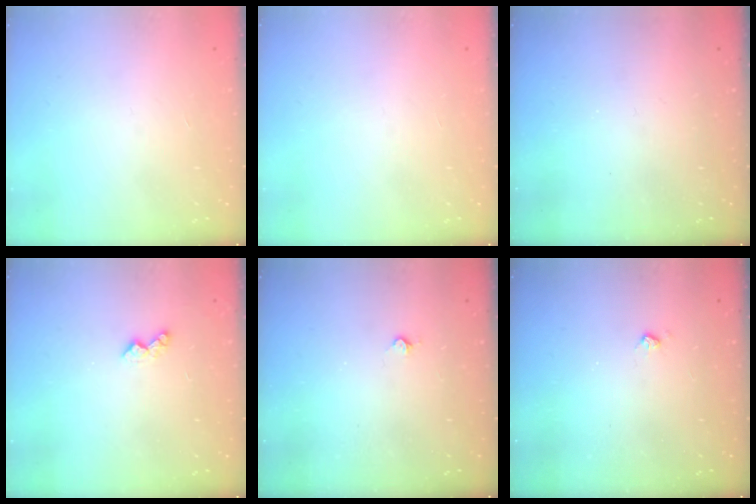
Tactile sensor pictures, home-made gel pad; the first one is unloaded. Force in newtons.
{"total": 0.0}
{"total": 0.0}
{"total": 3.8, "press": 3.7, "slide": 0.7}
{"total": 2.7, "press": 2.7, "slide": 0.5}
{"total": 3.4, "press": 3.3, "slide": 0.7}